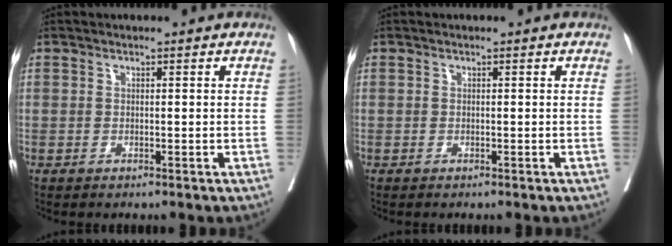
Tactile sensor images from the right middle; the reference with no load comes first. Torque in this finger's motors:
{"motor_torque": [-0.02, 0.00, 0.00, 0.00]}